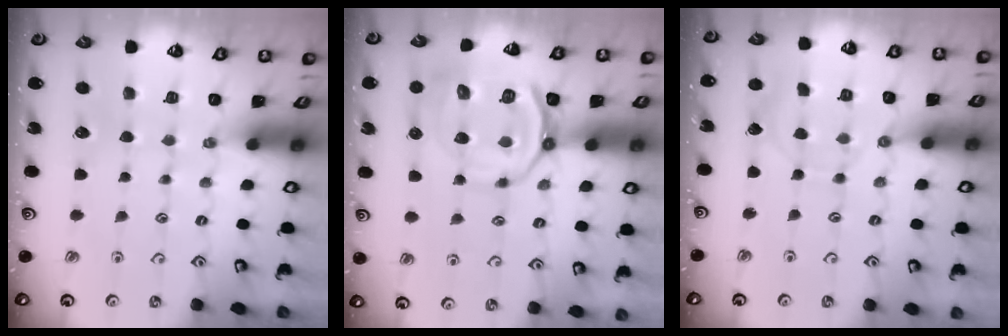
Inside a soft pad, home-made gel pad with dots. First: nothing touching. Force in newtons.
{"total": 14.0, "press": 13.9, "slide": 2.1}
{"total": 6.4, "press": 6.4, "slide": 0.5}